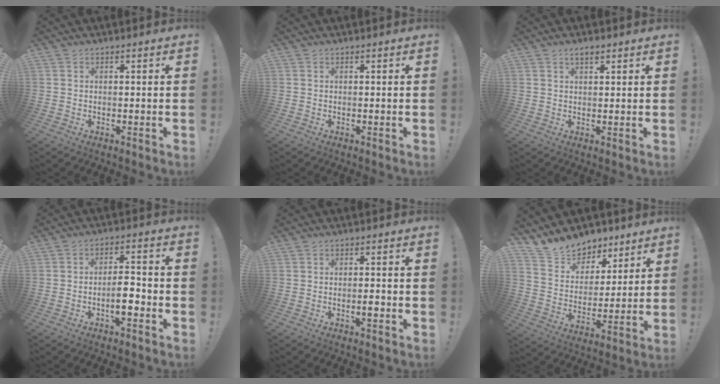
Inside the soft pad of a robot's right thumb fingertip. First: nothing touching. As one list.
[{"total": 0.0}, {"total": 2.3, "force": [1.6, 0.8, 1.4], "torque": [-0.023, -0.005, 0.028]}, {"total": 7.2, "force": [-2.7, 2.5, 6.2], "torque": [-0.095, 0.011, -0.046]}, {"total": 3.1, "force": [-1.4, 0.8, 2.7], "torque": [-0.033, 0.003, -0.025]}, {"total": 12.3, "force": [10.4, 6.4, 1.5], "torque": [-0.036, -0.087, 0.196]}]